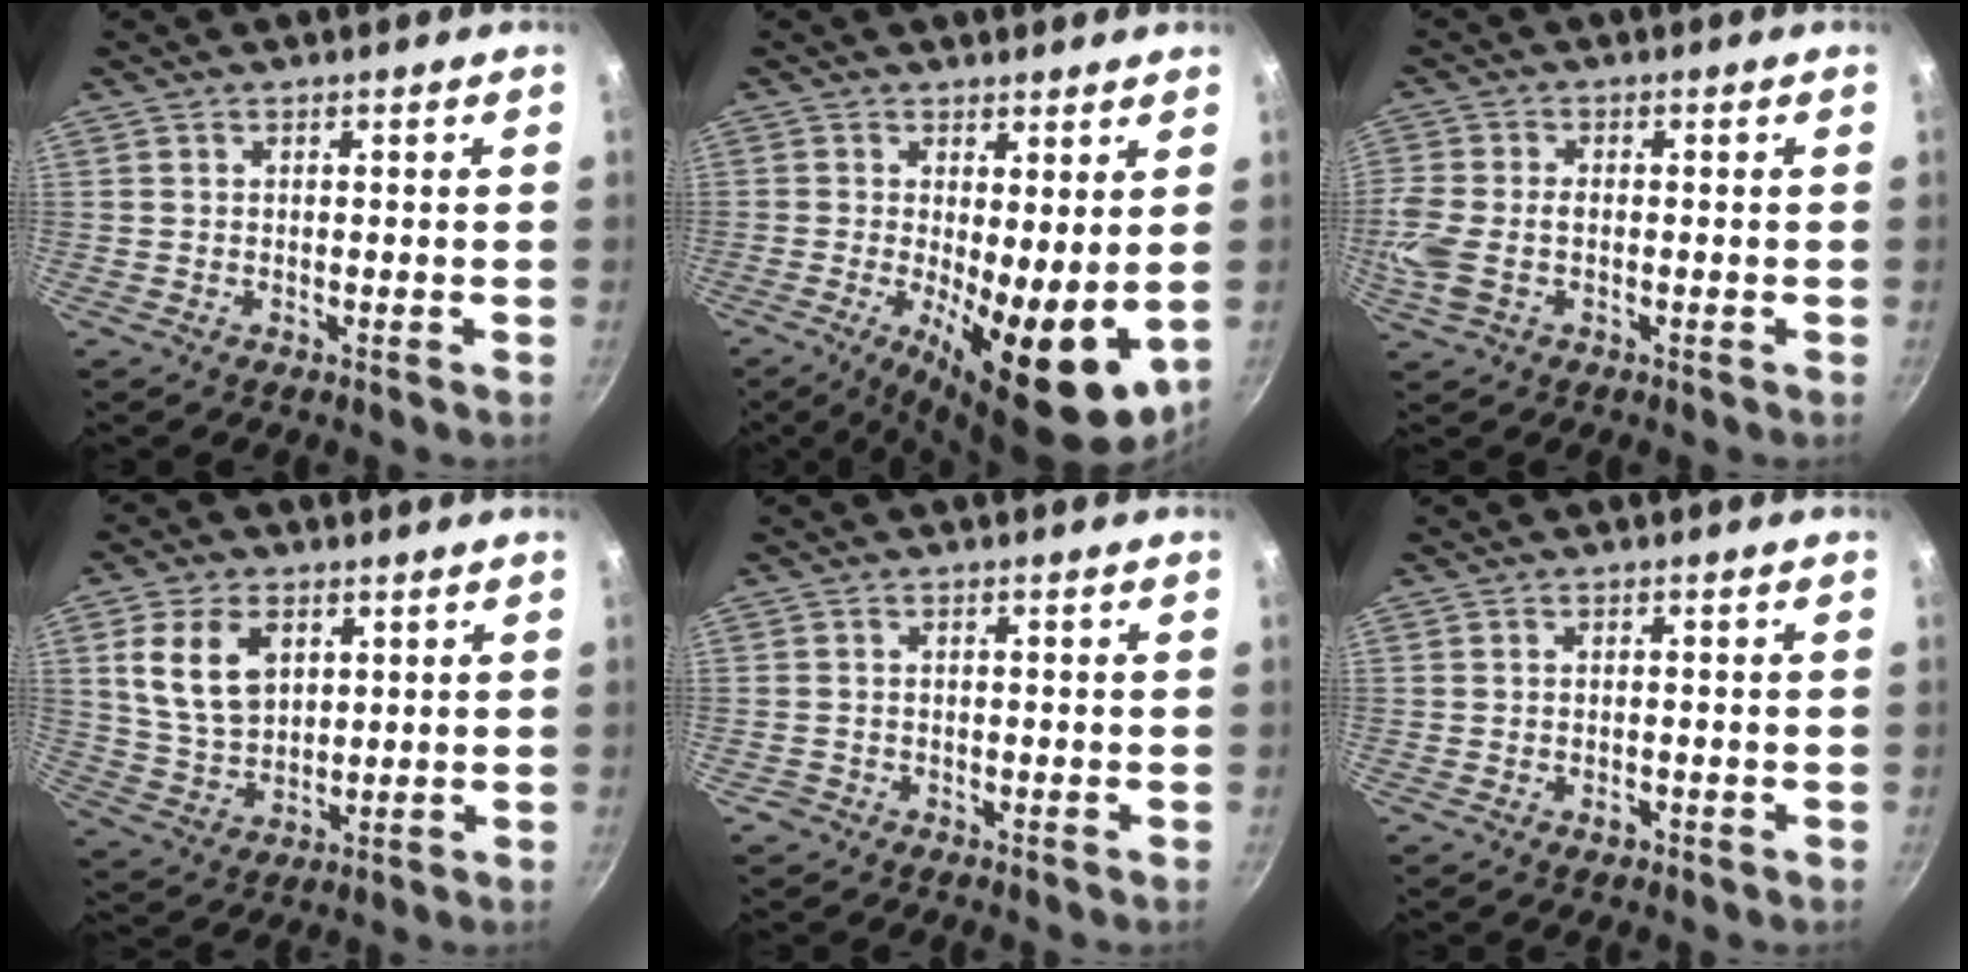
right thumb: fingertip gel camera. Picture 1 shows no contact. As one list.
[{"total": 14.0, "force": [-1.1, 4.9, 13.1], "torque": [-0.178, -0.019, -0.006]}, {"total": 7.6, "force": [-1.3, 4.7, 5.8], "torque": [-0.135, 0.000, -0.033]}, {"total": 11.4, "force": [3.7, 7.7, 7.6], "torque": [-0.125, -0.017, 0.078]}, {"total": 1.3, "force": [-0.8, 1.0, 0.0], "torque": [0.001, 0.008, -0.009]}, {"total": 1.5, "force": [-0.8, 0.7, 1.0], "torque": [-0.015, 0.003, -0.013]}]